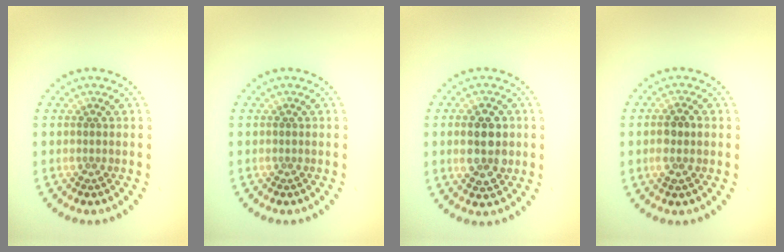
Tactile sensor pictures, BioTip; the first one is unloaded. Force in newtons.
{"total": 0.0}
{"total": 3.7, "press": 3.7, "slide": 0.1}
{"total": 2.0, "press": 1.9, "slide": 0.5}